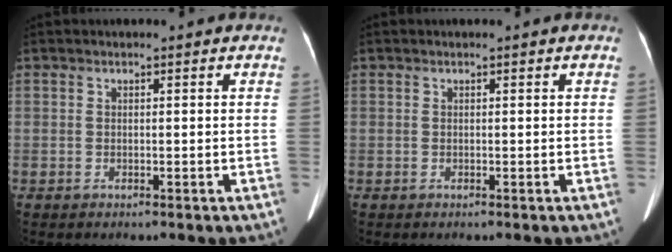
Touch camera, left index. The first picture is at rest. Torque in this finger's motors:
{"motor_torque": [0.18, -0.12, 0.00, -0.01]}